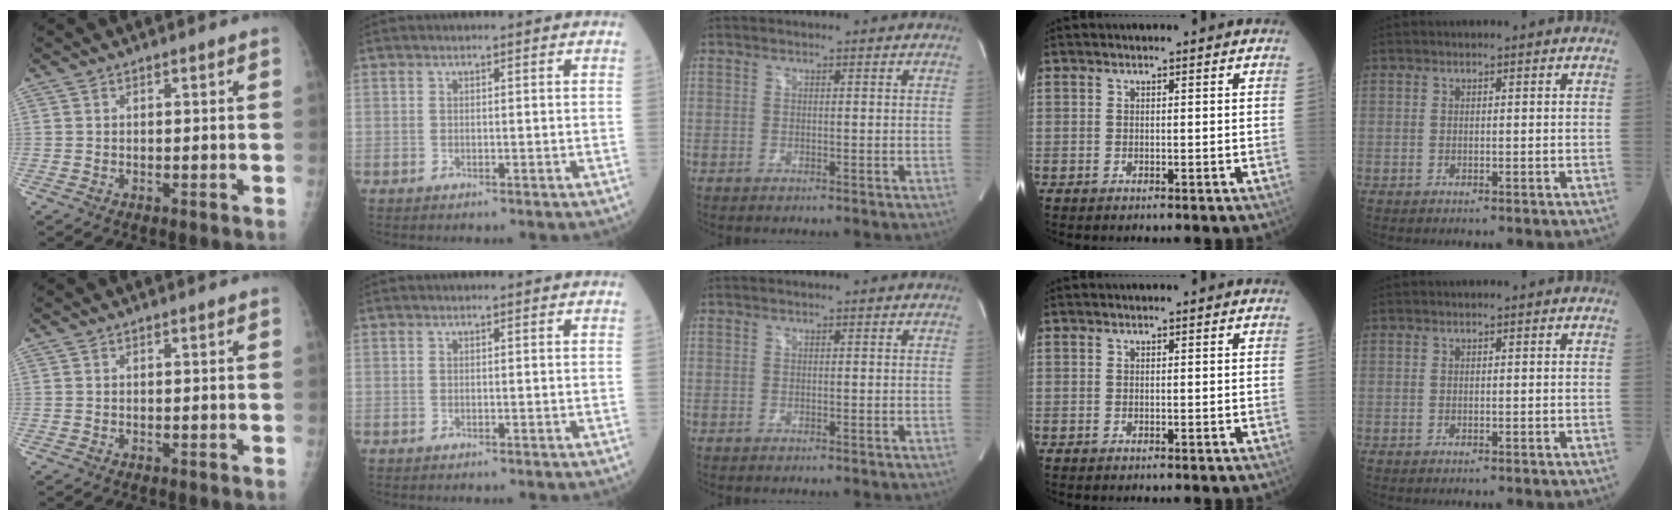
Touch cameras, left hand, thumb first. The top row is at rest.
{}